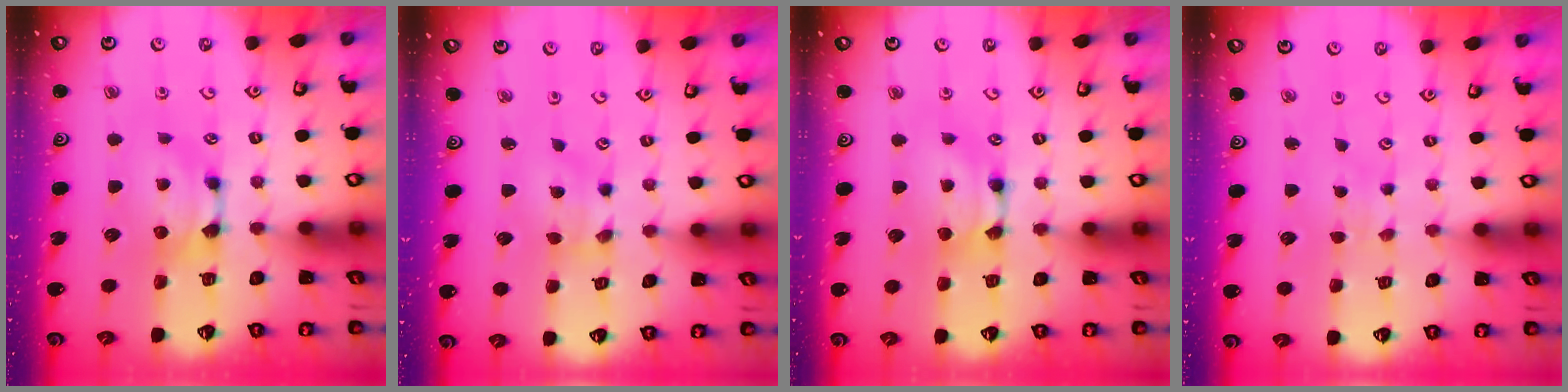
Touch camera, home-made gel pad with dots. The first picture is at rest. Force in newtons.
{"total": 1.3, "press": 0.0, "slide": 1.3}
{"total": 1.8, "press": 1.8, "slide": 0.2}
{"total": 4.2, "press": 4.2, "slide": 0.1}